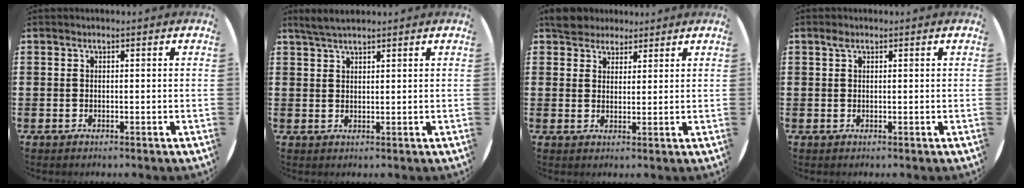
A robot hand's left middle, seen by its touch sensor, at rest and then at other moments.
{"total": 2.8, "force": [2.4, 0.4, 1.3], "torque": [-0.029, 0.004, 0.045]}
{"total": 4.0, "force": [3.7, 1.6, 0.3], "torque": [-0.010, -0.002, 0.071]}
{"total": 0.9, "force": [0.5, 0.5, 0.6], "torque": [-0.006, 0.001, 0.006]}